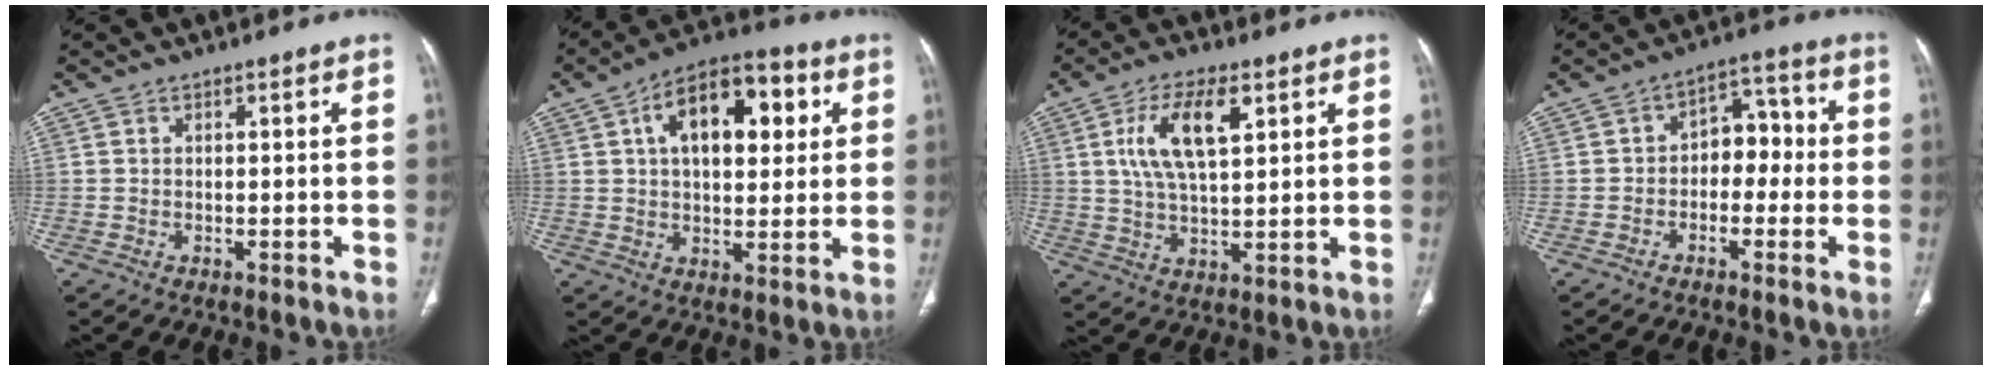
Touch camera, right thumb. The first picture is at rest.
{"total": 16.1, "force": [4.7, 8.8, 12.6], "torque": [-0.159, 0.014, 0.068]}
{"total": 11.0, "force": [3.8, 4.7, 9.1], "torque": [-0.172, -0.005, 0.073]}
{"total": 7.4, "force": [-1.0, 5.3, 5.1], "torque": [-0.037, 0.038, -0.030]}